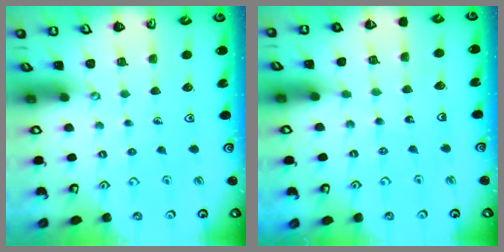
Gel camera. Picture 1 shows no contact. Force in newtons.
{"total": 3.9, "press": 3.8, "slide": 1.1}